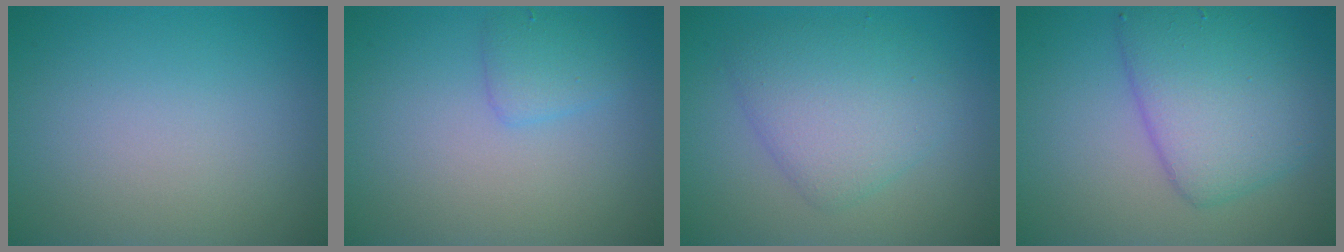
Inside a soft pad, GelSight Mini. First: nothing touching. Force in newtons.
{"total": 1.7, "press": 1.7, "slide": 0.1}
{"total": 4.5, "press": 4.5, "slide": 0.1}
{"total": 6.0, "press": 6.0, "slide": 0.2}